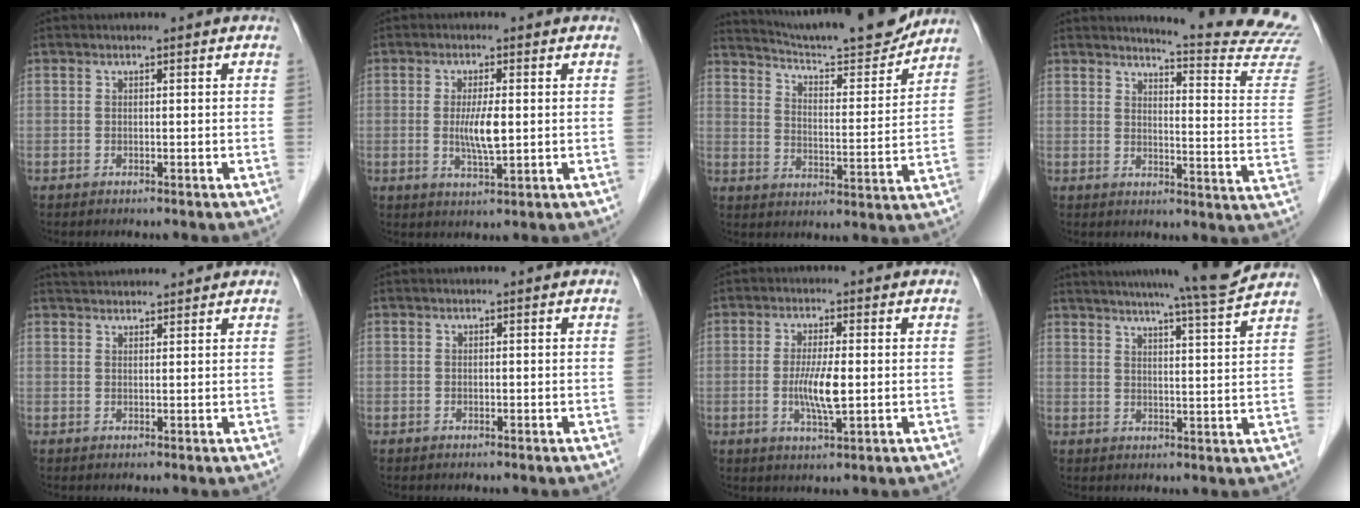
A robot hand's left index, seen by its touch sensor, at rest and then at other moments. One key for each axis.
{"total": 4.7, "fx": 0.0, "fy": 0.8, "fz": 4.6, "tx": -0.091, "ty": -0.009, "tz": 0.001}
{"total": 17.5, "fx": 16.5, "fy": 0.9, "fz": 5.8, "tx": -0.098, "ty": -0.027, "tz": 0.236}
{"total": 16.3, "fx": 16.1, "fy": -1.5, "fz": 2.5, "tx": -0.028, "ty": -0.142, "tz": 0.165}
{"total": 5.3, "fx": 5.2, "fy": 0.7, "fz": 1.1, "tx": -0.018, "ty": 0.038, "tz": 0.076}
{"total": 0.0}
{"total": 5.5, "fx": -0.5, "fy": 0.7, "fz": 5.4, "tx": -0.110, "ty": -0.012, "tz": -0.009}
{"total": 12.0, "fx": 10.9, "fy": -1.7, "fz": 4.6, "tx": -0.077, "ty": -0.024, "tz": 0.142}